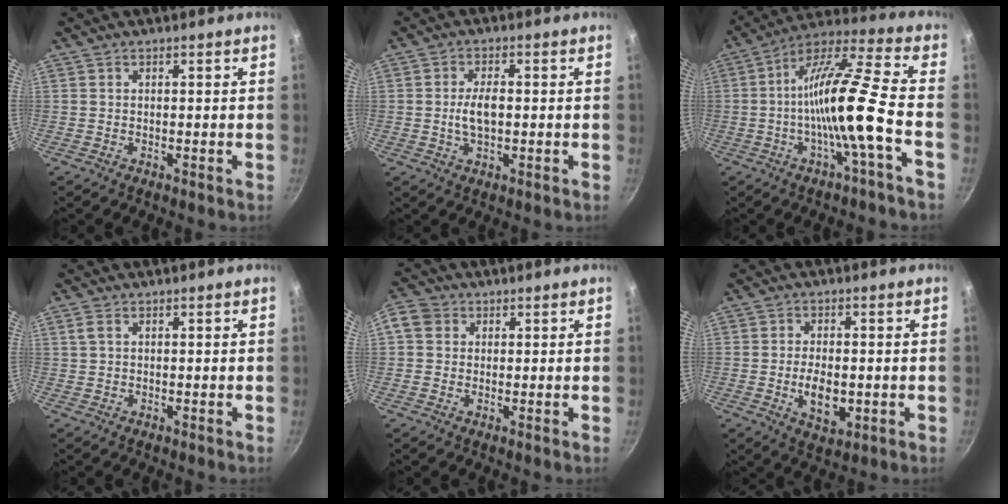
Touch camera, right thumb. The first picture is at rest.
{"total": 5.1, "force": [-0.2, 2.6, 4.3], "torque": [-0.072, 0.010, -0.005]}
{"total": 16.1, "force": [-3.8, 1.6, 15.5], "torque": [-0.264, 0.036, -0.079]}
{"total": 1.7, "force": [0.6, 1.0, 1.2], "torque": [-0.024, 0.002, 0.014]}
{"total": 6.0, "force": [1.4, 5.3, 2.6], "torque": [-0.029, 0.007, 0.011]}
{"total": 7.1, "force": [-1.1, 4.0, 5.7], "torque": [-0.089, -0.002, -0.014]}